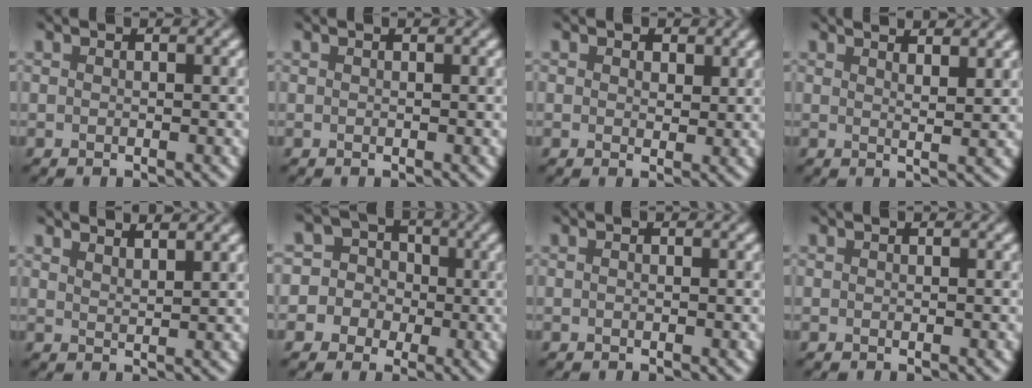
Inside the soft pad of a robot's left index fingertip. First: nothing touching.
{"total": 0.0}
{"total": 1.6, "force": [0.7, 1.2, 0.8], "torque": [-0.012, -0.002, 0.007]}
{"total": 3.7, "force": [2.8, 0.9, 2.2], "torque": [-0.016, 0.010, 0.023]}
{"total": 2.8, "force": [2.5, 0.6, 1.1], "torque": [-0.003, 0.011, 0.030]}
{"total": 7.4, "force": [-0.3, 7.2, 1.7], "torque": [-0.053, 0.037, -0.044]}
{"total": 0.0}
{"total": 0.0}